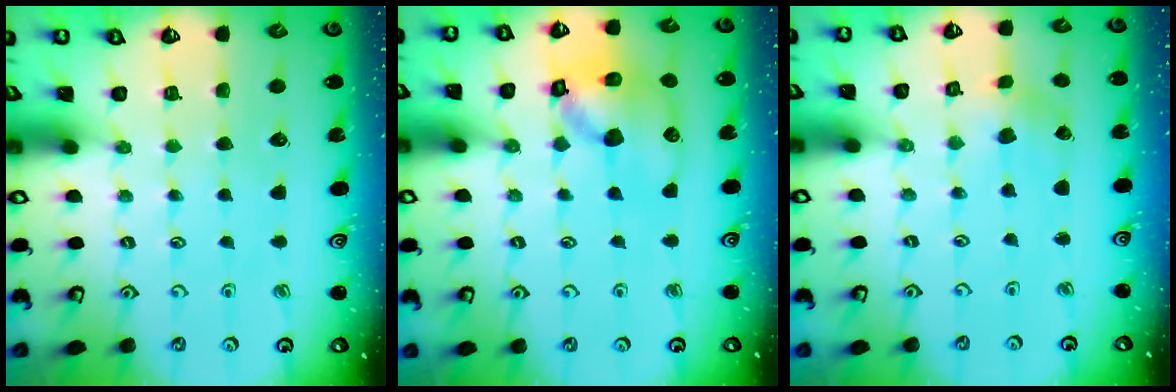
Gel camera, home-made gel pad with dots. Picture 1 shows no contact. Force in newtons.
{"total": 13.2, "press": 13.1, "slide": 1.9}
{"total": 1.8, "press": 1.7, "slide": 0.3}